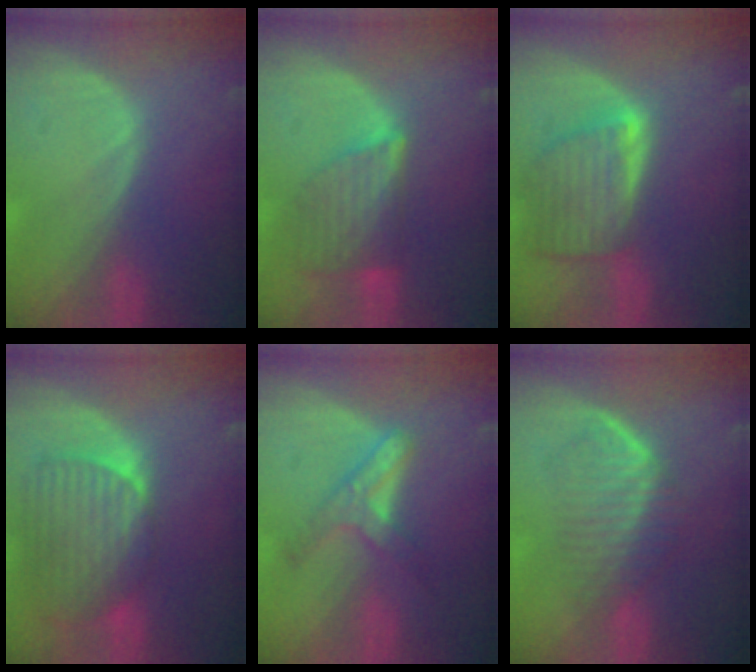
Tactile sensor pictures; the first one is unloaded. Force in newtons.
{"total": 6.9, "press": 6.6, "slide": 2.0}
{"total": 8.0, "press": 7.3, "slide": 3.3}
{"total": 10.0, "press": 8.6, "slide": 5.0}
{"total": 5.2, "press": 5.2, "slide": 0.9}
{"total": 6.9, "press": 6.1, "slide": 3.3}